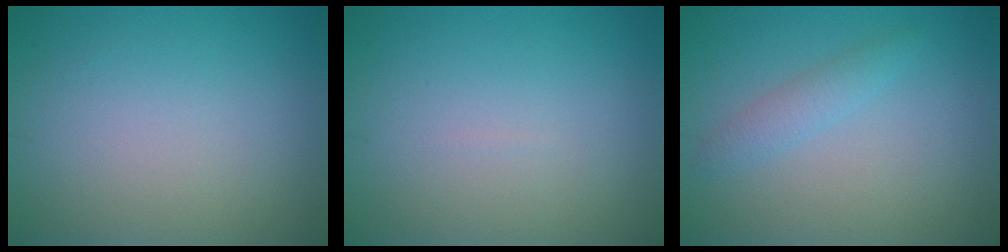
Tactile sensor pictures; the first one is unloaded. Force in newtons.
{"total": 0.0}
{"total": 1.7, "press": 1.7, "slide": 0.1}